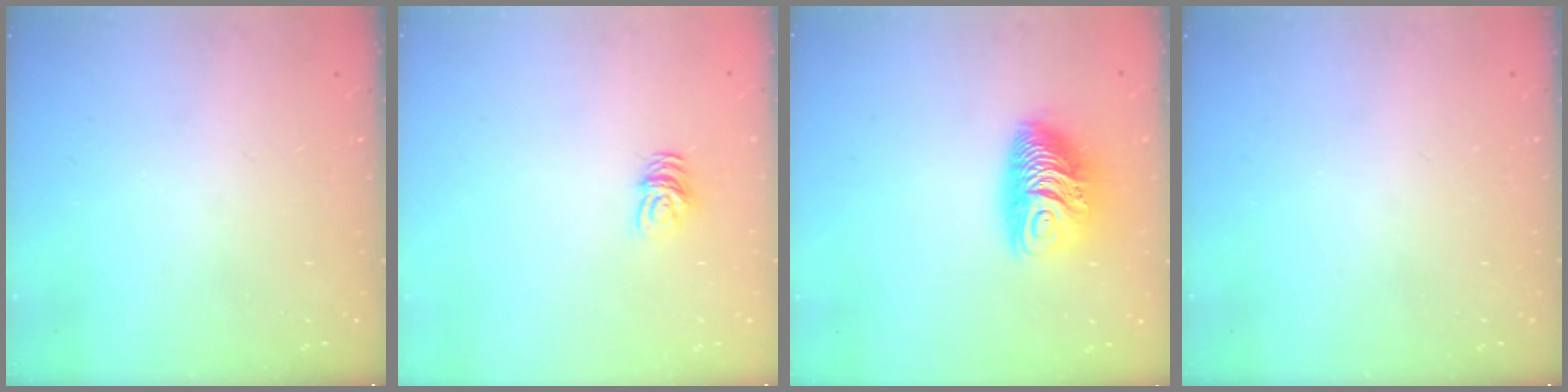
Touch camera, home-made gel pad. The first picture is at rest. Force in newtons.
{"total": 5.4, "press": 5.4, "slide": 0.4}
{"total": 11.6, "press": 11.6, "slide": 0.6}
{"total": 0.0}